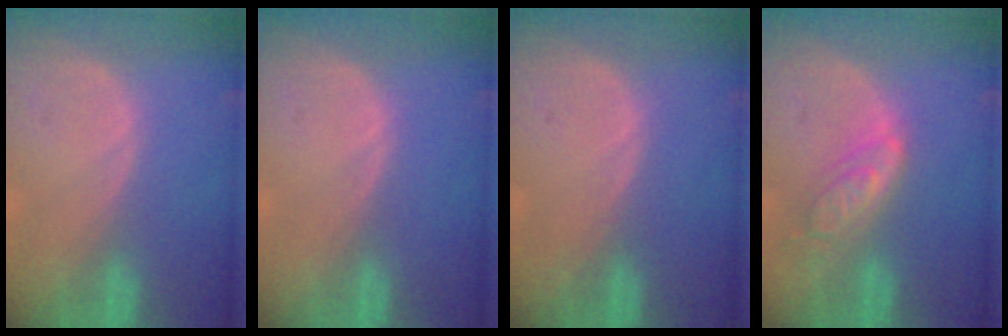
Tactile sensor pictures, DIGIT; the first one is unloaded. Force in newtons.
{"total": 0.0}
{"total": 0.0}
{"total": 6.2, "press": 5.5, "slide": 2.8}